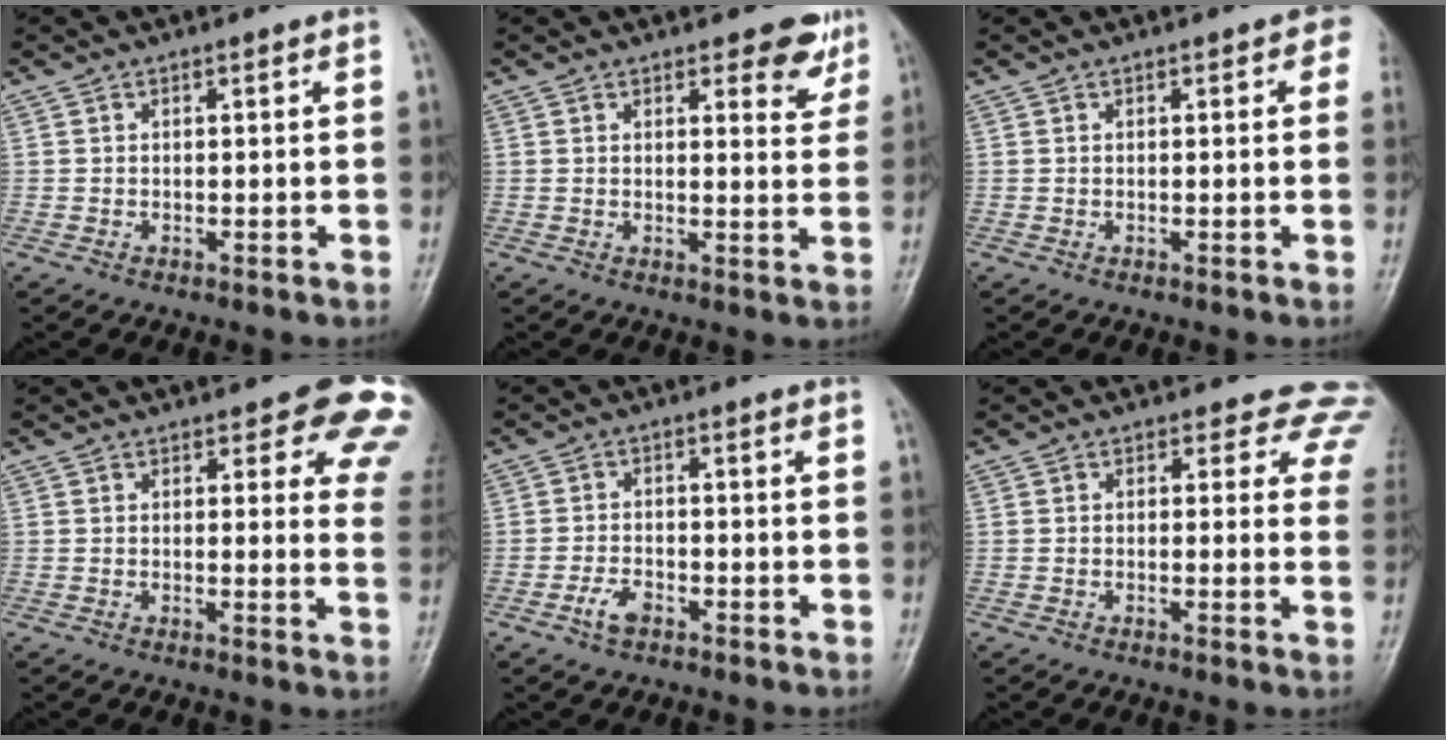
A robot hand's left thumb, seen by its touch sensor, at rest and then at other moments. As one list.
[{"total": 5.3, "force": [3.6, 2.4, 3.1], "torque": [-0.007, -0.020, 0.041]}, {"total": 2.7, "force": [0.9, 1.2, 2.2], "torque": [-0.007, 0.002, 0.002]}, {"total": 10.5, "force": [6.5, 4.1, 7.1], "torque": [-0.032, -0.029, 0.056]}, {"total": 3.4, "force": [-2.0, 1.7, 2.1], "torque": [-0.042, 0.015, -0.038]}, {"total": 7.1, "force": [5.1, 4.3, 2.5], "torque": [0.017, -0.014, 0.025]}]